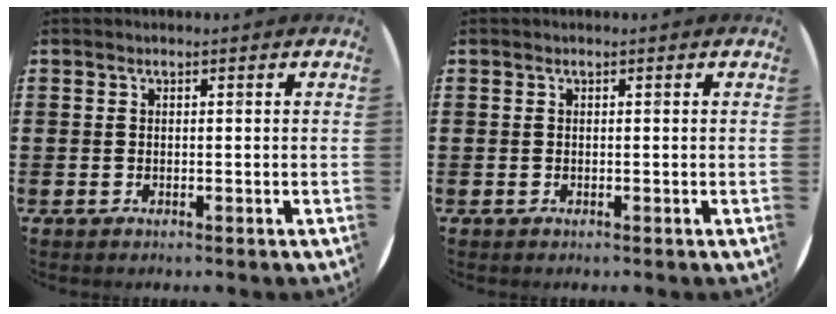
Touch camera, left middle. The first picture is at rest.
{"total": 0.0}